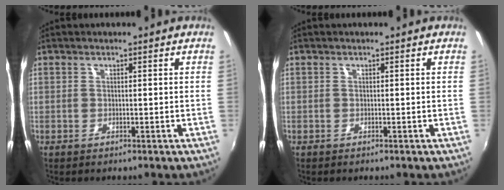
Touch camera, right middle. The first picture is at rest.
{"total": 0.0}